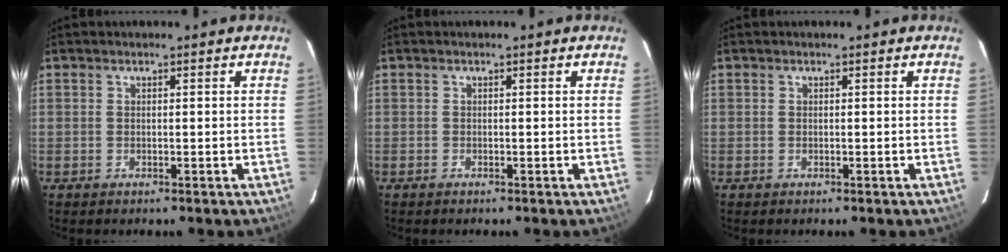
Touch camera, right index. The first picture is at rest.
{"total": 0.0}
{"total": 0.0}